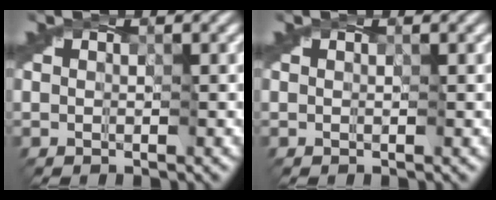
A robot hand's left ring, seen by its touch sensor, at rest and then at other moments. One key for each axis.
{"total": 0.0}